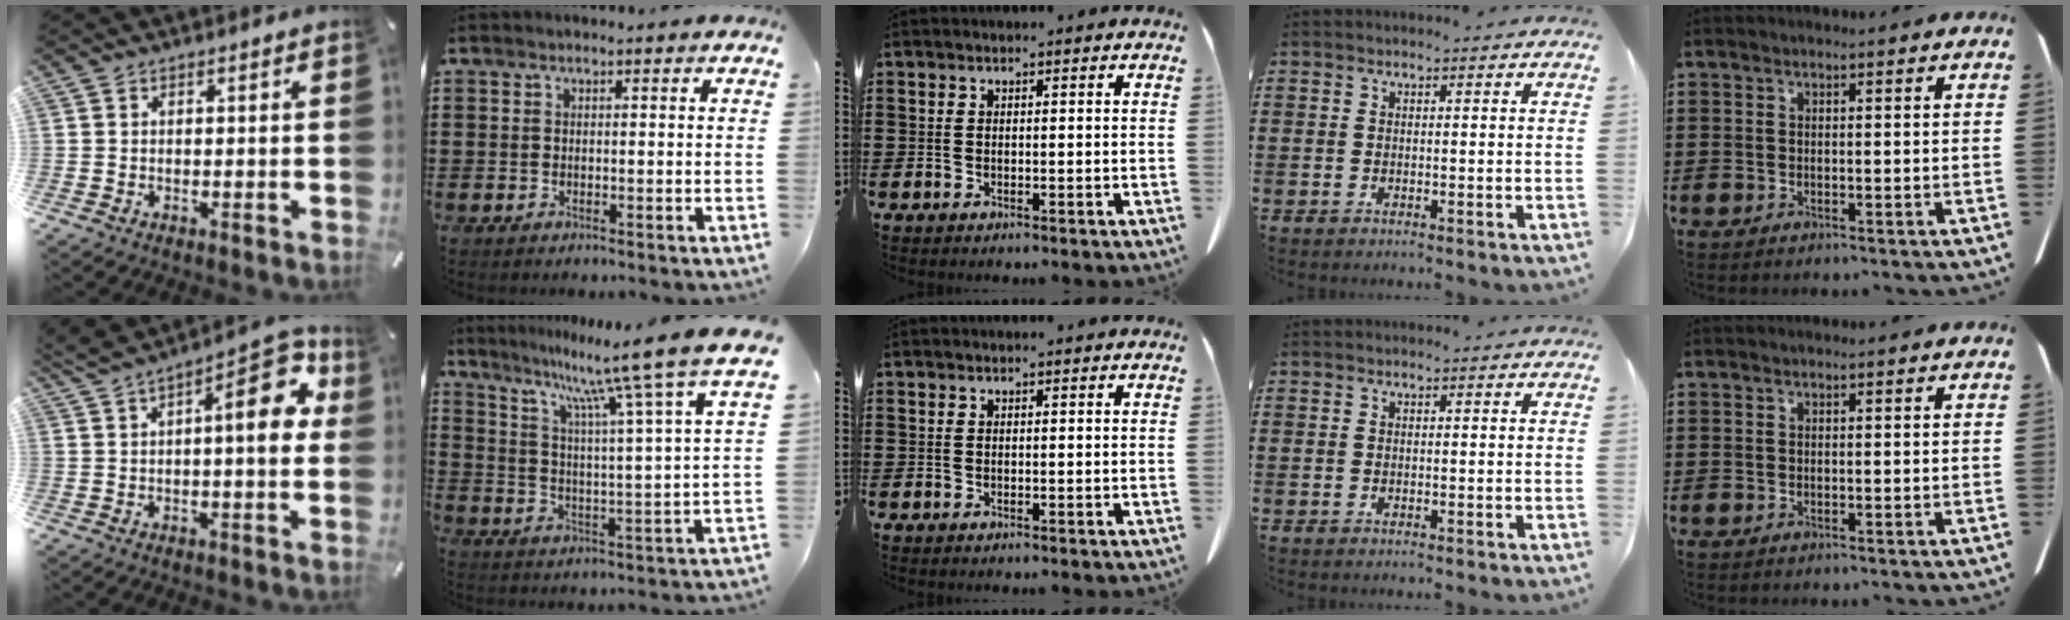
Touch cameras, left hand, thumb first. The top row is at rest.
{"thumb": {"total": 14.5, "force": [4.5, 5.5, 12.6], "torque": [-0.158, -0.019, 0.069]}, "index": {"total": 10.6, "force": [9.0, -1.4, 5.5], "torque": [-0.125, -0.062, 0.140]}}